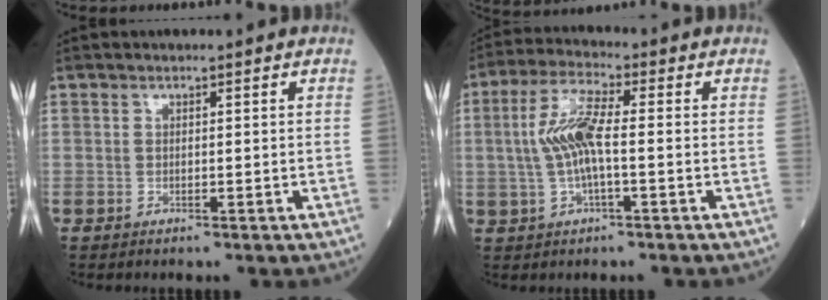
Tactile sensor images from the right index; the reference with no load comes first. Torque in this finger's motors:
{"motor_torque": [0.33, -0.01, 0.21, 0.08]}